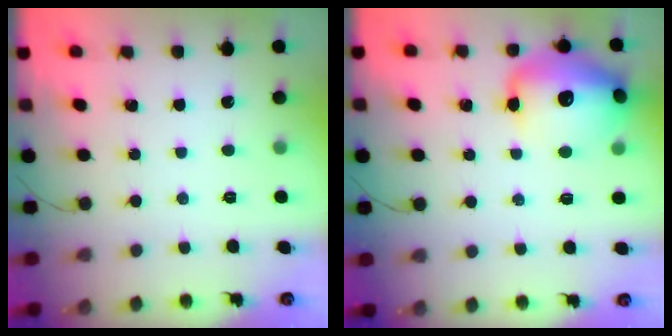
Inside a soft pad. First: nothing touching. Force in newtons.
{"total": 16.7, "press": 16.3, "slide": 3.3}